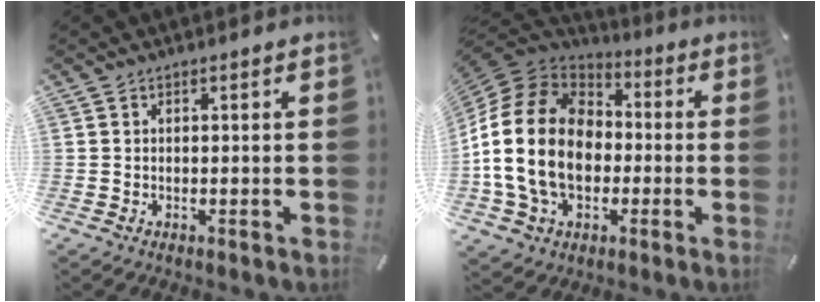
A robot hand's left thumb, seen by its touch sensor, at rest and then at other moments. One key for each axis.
{"total": 21.3, "fx": -2.9, "fy": 16.2, "fz": 13.4, "tx": -0.305, "ty": 0.023, "tz": -0.055}